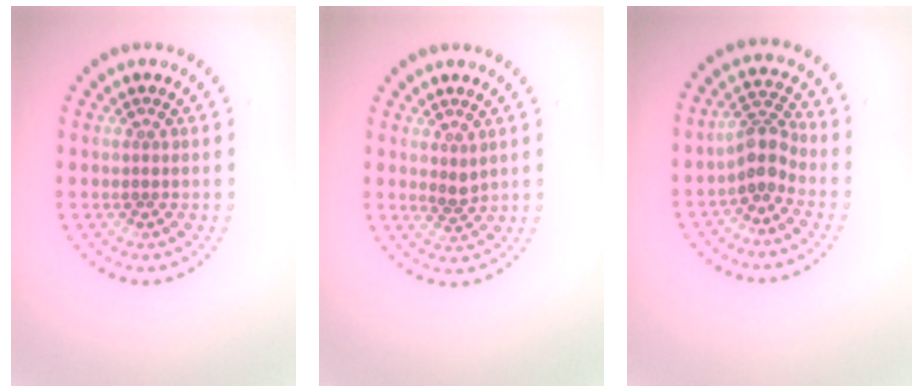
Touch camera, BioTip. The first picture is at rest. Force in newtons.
{"total": 1.3, "press": 1.0, "slide": 0.7}
{"total": 2.8, "press": 2.1, "slide": 1.8}